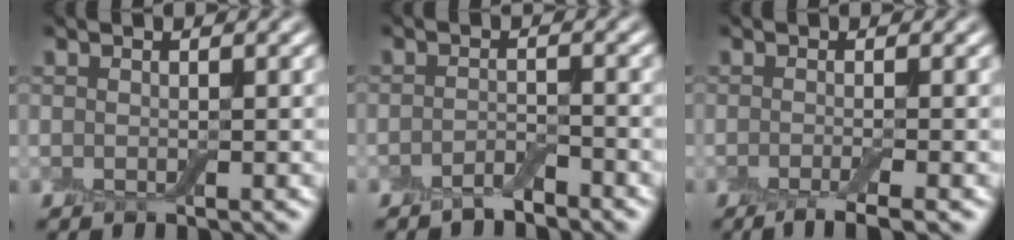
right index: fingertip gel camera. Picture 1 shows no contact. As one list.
[{"total": 1.5, "force": [-1.3, 0.4, 0.6], "torque": [-0.013, 0.004, -0.027]}, {"total": 3.1, "force": [-1.9, 0.6, 2.4], "torque": [-0.033, -0.002, -0.041]}]